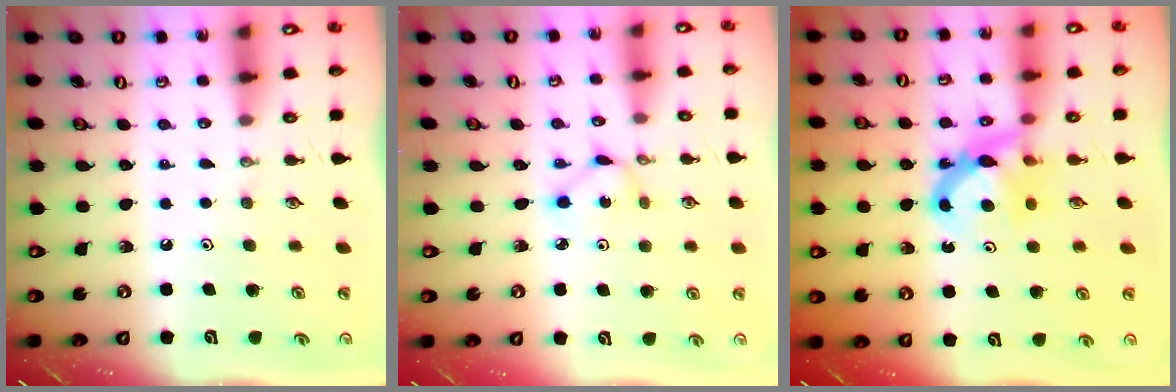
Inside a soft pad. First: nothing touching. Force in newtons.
{"total": 2.0, "press": 2.0, "slide": 0.1}
{"total": 7.2, "press": 7.2, "slide": 0.6}